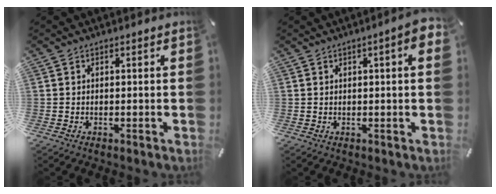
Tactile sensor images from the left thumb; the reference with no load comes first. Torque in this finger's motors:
{"motor_torque": [0.75, -0.32, 0.23, 0.06, 0.00]}